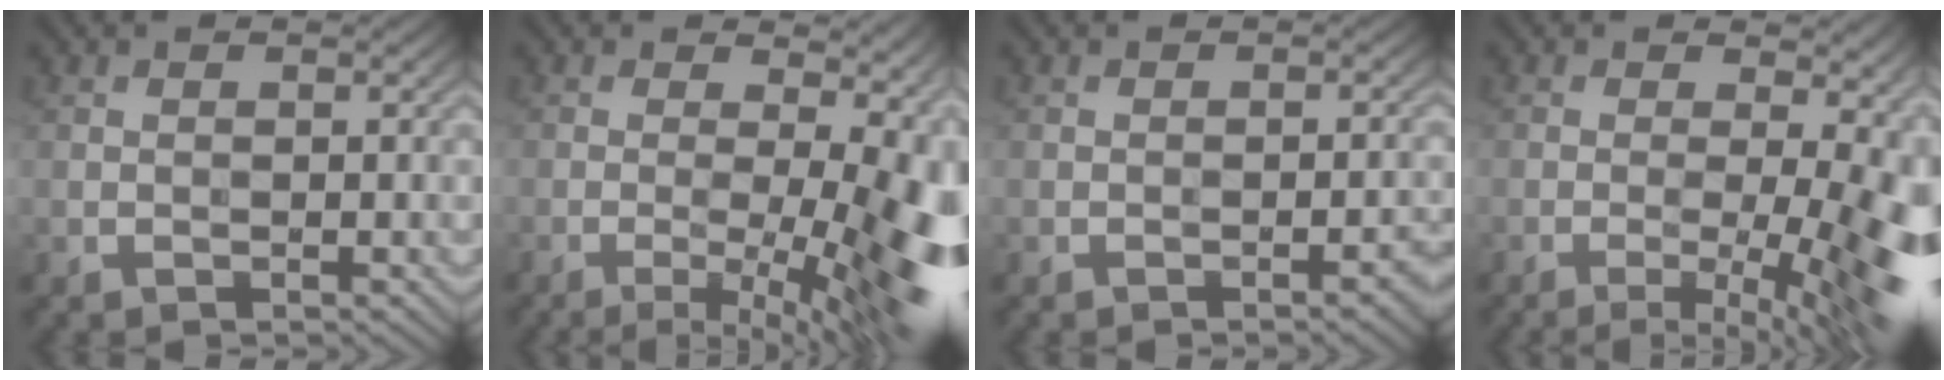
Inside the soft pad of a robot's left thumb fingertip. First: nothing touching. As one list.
[{"total": 14.6, "force": [-2.3, 4.6, 13.7], "torque": [-0.157, -0.001, -0.030]}, {"total": 1.7, "force": [-0.9, 0.2, 1.5], "torque": [-0.019, 0.006, -0.014]}, {"total": 13.0, "force": [-2.4, 4.0, 12.1], "torque": [-0.136, -0.003, -0.032]}]